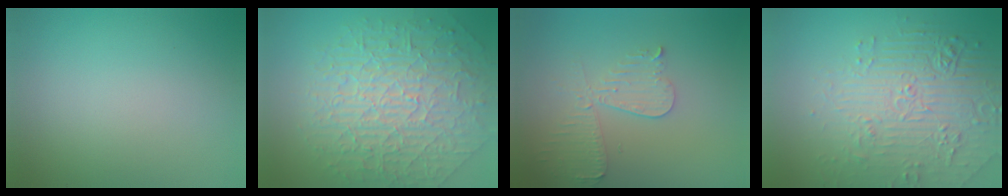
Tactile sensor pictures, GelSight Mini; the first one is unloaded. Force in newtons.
{"total": 10.2, "press": 6.7, "slide": 7.6}
{"total": 3.6, "press": 3.2, "slide": 1.8}
{"total": 5.4, "press": 4.8, "slide": 2.3}